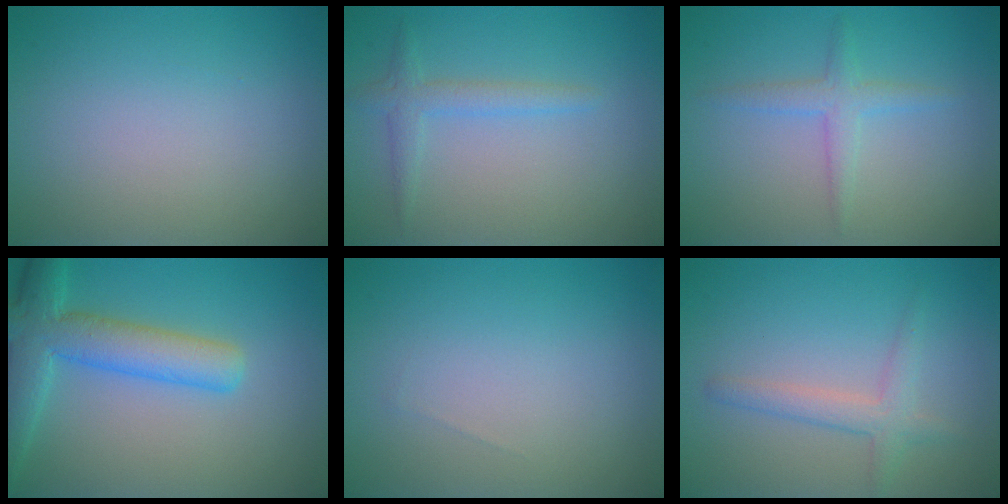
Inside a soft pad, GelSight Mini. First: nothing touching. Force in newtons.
{"total": 1.9, "press": 1.9, "slide": 0.1}
{"total": 2.0, "press": 2.0, "slide": 0.1}
{"total": 6.2, "press": 6.2, "slide": 0.3}
{"total": 0.0}
{"total": 1.7, "press": 1.7, "slide": 0.2}